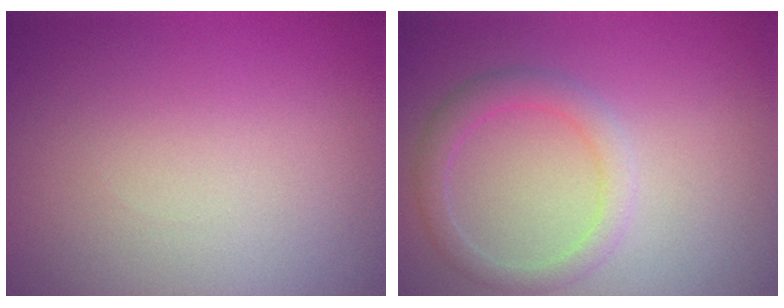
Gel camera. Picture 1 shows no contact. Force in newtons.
{"total": 2.4, "press": 2.4, "slide": 0.1}